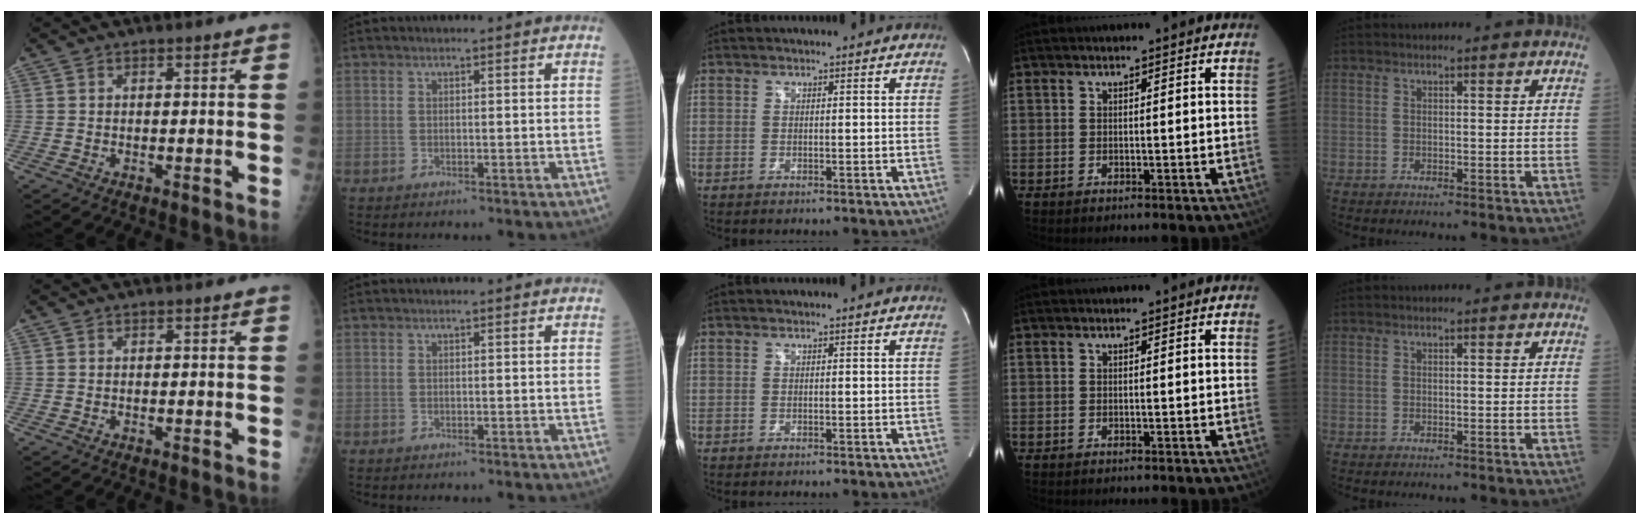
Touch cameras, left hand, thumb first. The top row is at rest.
{}